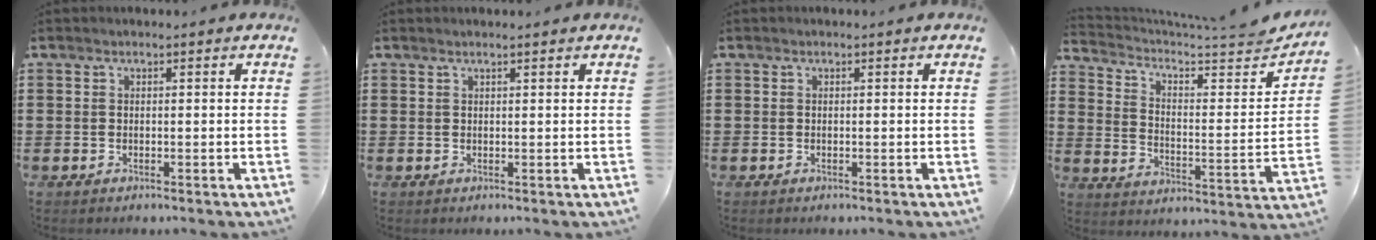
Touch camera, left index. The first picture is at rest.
{"total": 0.8, "force": [0.7, -0.1, 0.4], "torque": [-0.008, -0.001, 0.014]}
{"total": 0.0}
{"total": 4.4, "force": [3.5, 0.7, 2.5], "torque": [-0.061, -0.036, 0.050]}